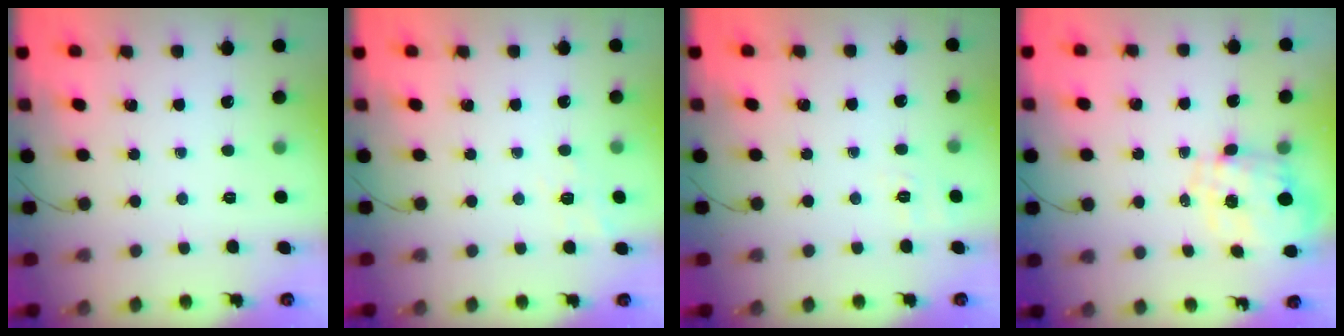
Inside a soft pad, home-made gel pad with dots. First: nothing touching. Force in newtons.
{"total": 8.6, "press": 8.3, "slide": 2.3}
{"total": 2.0, "press": 0.8, "slide": 1.8}
{"total": 1.7, "press": 1.6, "slide": 0.6}